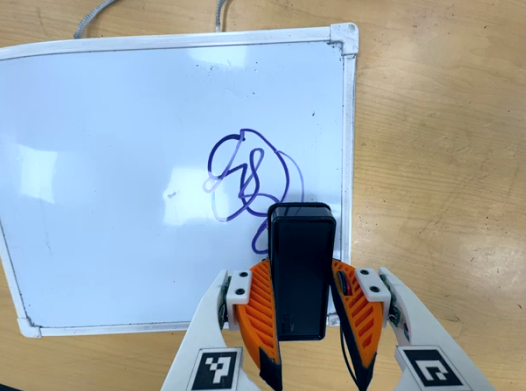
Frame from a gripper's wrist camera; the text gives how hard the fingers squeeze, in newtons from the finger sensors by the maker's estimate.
{"total": 3.4, "left": 2.0, "right": 4.9}